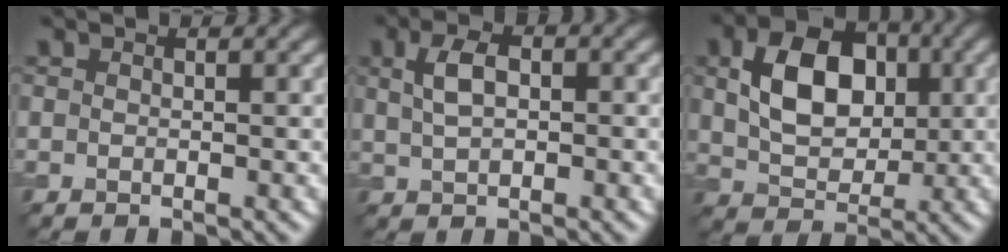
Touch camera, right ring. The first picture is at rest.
{"total": 3.2, "force": [0.8, 1.6, 2.6], "torque": [-0.055, 0.009, 0.014]}
{"total": 7.6, "force": [1.5, 5.1, 5.4], "torque": [-0.101, 0.004, 0.026]}